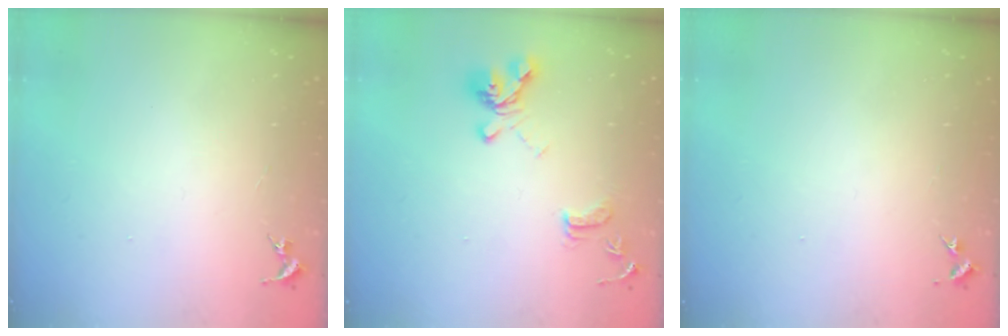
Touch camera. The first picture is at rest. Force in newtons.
{"total": 14.9, "press": 14.8, "slide": 1.5}
{"total": 2.7, "press": 2.7, "slide": 0.3}